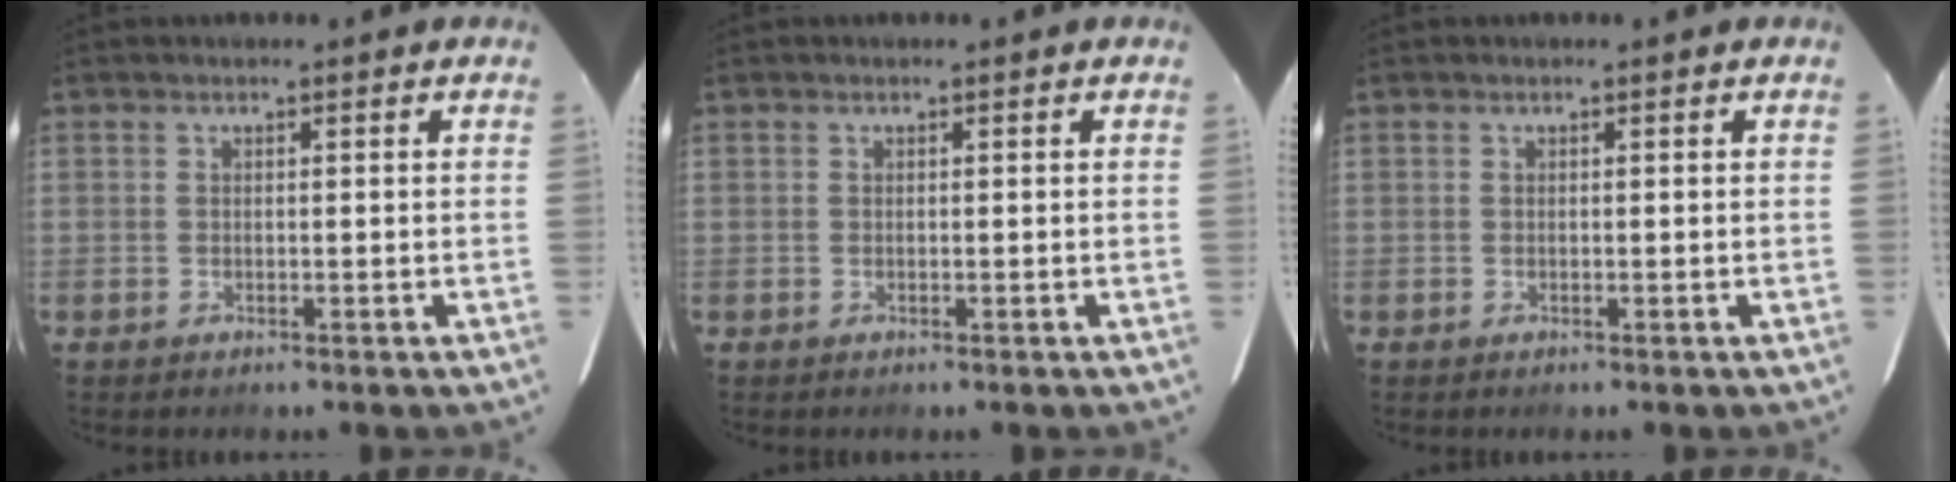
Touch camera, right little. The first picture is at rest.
{"total": 0.0}
{"total": 0.0}